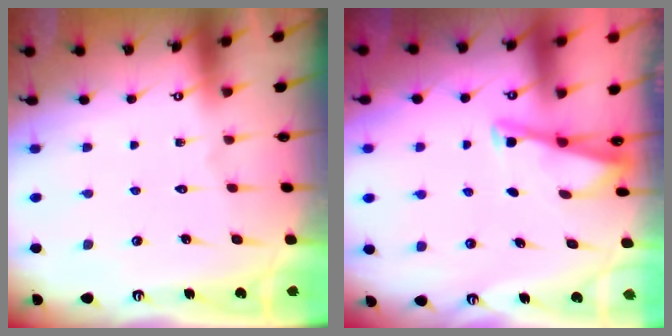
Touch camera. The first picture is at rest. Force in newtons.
{"total": 3.3, "press": 3.2, "slide": 0.4}